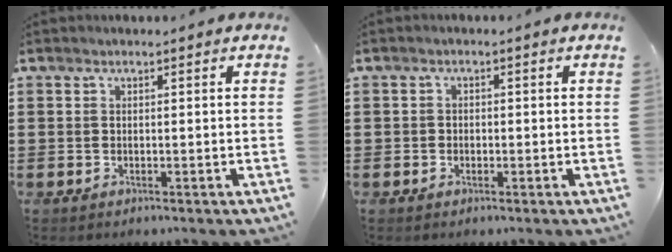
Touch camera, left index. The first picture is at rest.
{"total": 1.0, "force": [-0.5, 0.9, 0.3], "torque": [-0.009, 0.003, -0.011]}